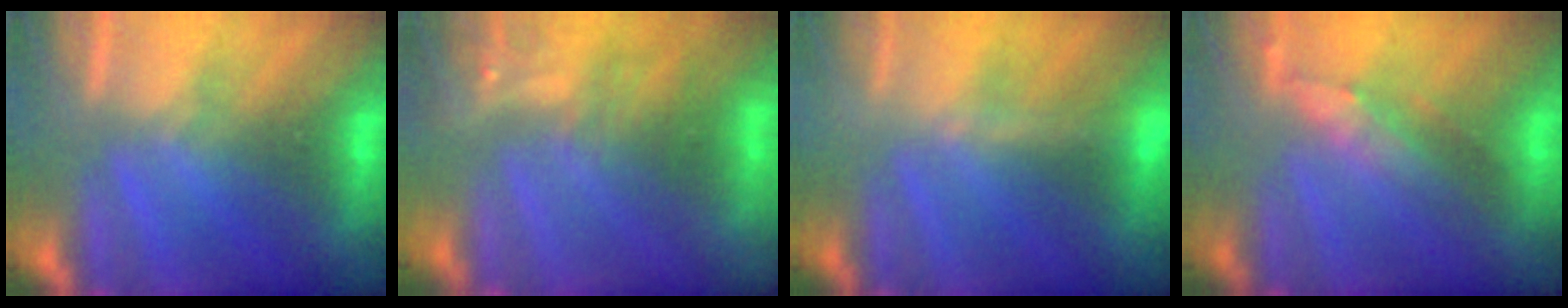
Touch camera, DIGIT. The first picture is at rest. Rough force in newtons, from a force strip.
{"total": 3.4}
{"total": 3.2}
{"total": 2.8}